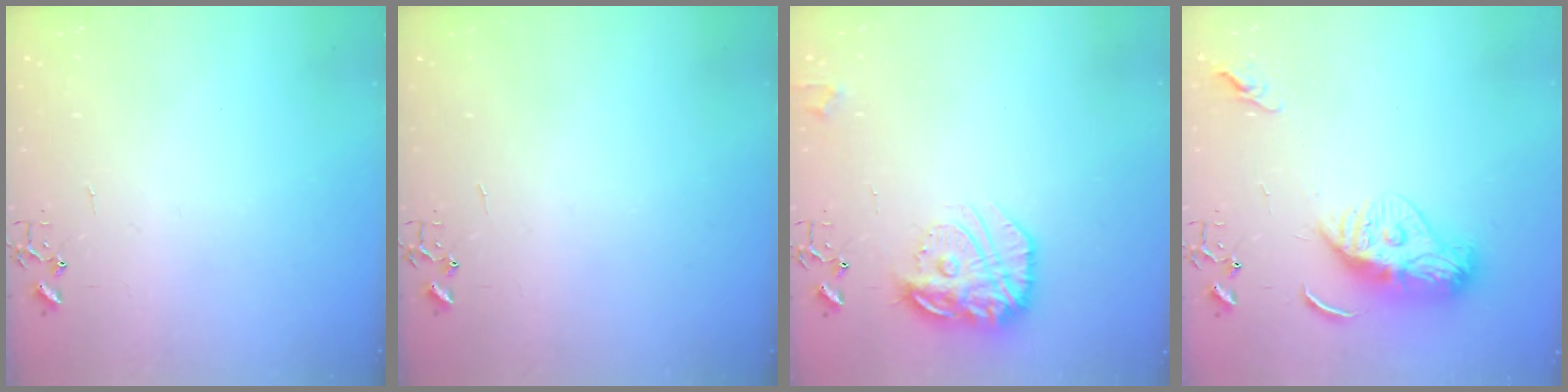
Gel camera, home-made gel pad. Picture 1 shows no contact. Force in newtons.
{"total": 0.0}
{"total": 17.4, "press": 17.3, "slide": 1.2}
{"total": 11.6, "press": 11.6, "slide": 0.9}